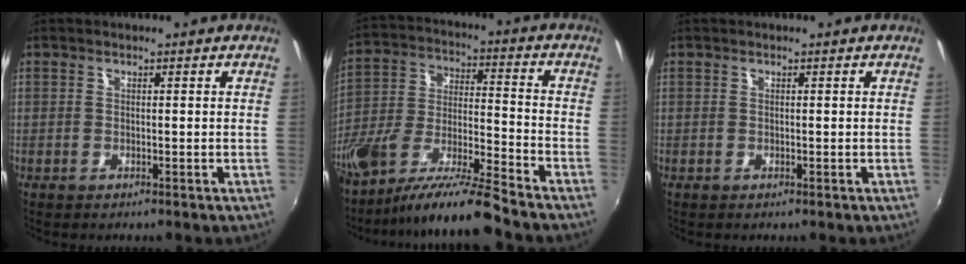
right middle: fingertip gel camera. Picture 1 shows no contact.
{"total": 13.4, "force": [-11.1, -0.3, 7.5], "torque": [-0.150, -0.012, -0.207]}
{"total": 0.0}